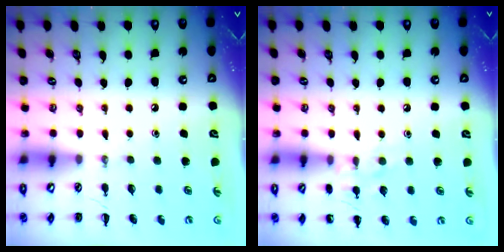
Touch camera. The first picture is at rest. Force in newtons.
{"total": 7.6, "press": 7.4, "slide": 1.7}